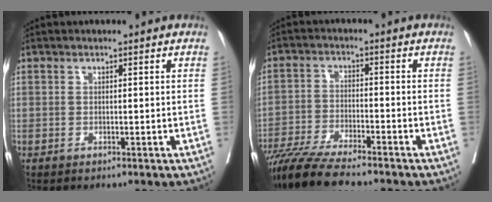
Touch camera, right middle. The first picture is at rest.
{"total": 11.7, "force": [-9.9, 1.1, 6.0], "torque": [-0.103, -0.032, -0.166]}